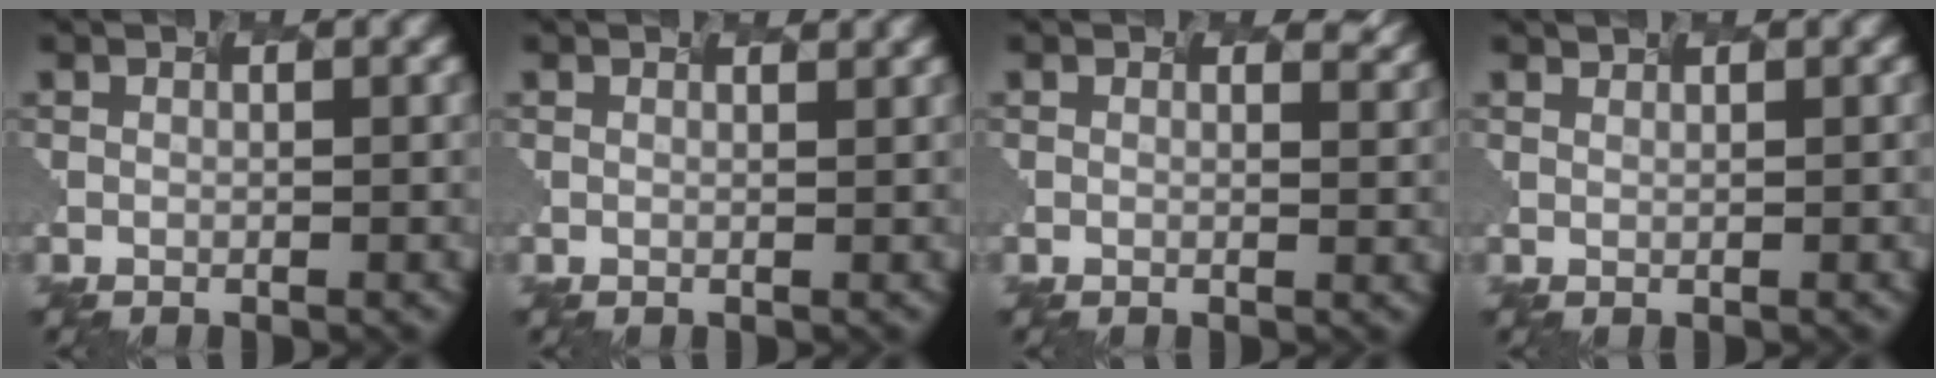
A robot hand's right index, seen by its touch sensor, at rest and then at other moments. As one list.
[{"total": 1.3, "force": [1.2, 0.5, 0.1], "torque": [0.009, 0.001, 0.002]}, {"total": 2.4, "force": [2.2, 0.9, 0.4], "torque": [0.005, 0.001, 0.015]}, {"total": 1.3, "force": [1.3, 0.1, -0.1], "torque": [-0.005, -0.006, 0.021]}]